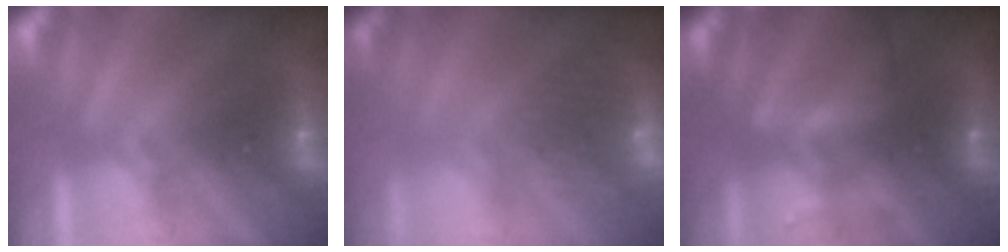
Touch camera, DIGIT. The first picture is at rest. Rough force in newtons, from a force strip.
{"total": 8.1}
{"total": 8.4}